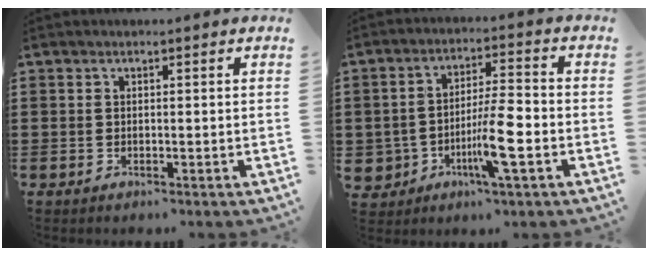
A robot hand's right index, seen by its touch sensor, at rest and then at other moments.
{"total": 8.7, "force": [-3.1, 2.5, 7.7], "torque": [-0.148, -0.002, -0.055]}